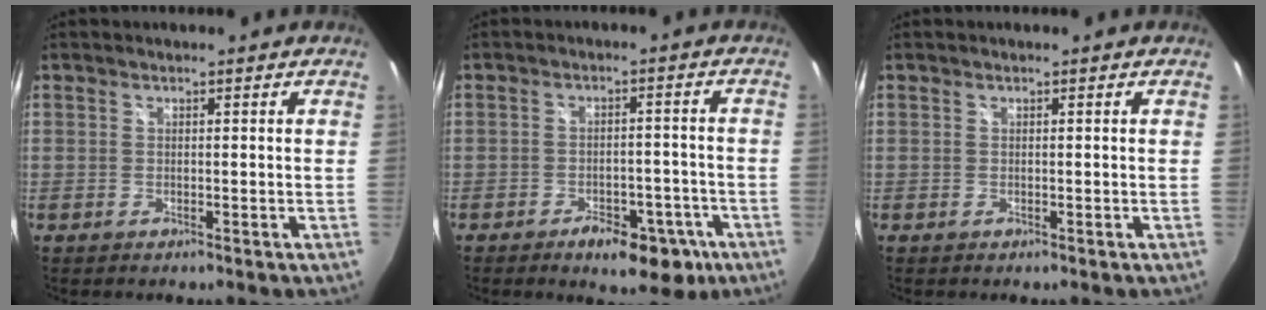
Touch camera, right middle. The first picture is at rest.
{"total": 9.7, "force": [-6.1, 5.1, 5.7], "torque": [-0.096, 0.003, -0.070]}
{"total": 0.0}